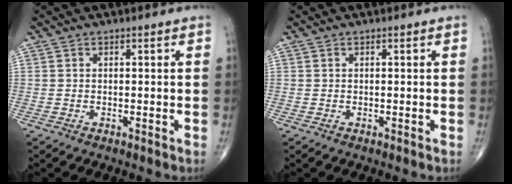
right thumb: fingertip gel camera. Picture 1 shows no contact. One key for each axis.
{"total": 0.0}